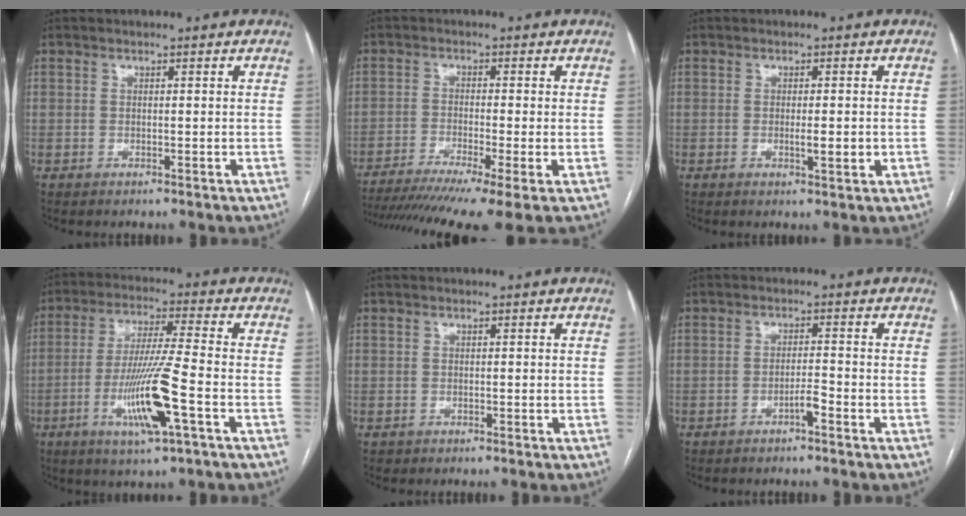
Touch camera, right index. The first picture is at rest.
{"total": 14.5, "force": [-10.8, -0.1, 9.7], "torque": [-0.155, -0.030, -0.172]}
{"total": 2.7, "force": [-0.5, 0.5, 2.6], "torque": [-0.046, -0.005, -0.006]}
{"total": 12.4, "force": [-4.2, -0.1, 11.6], "torque": [-0.231, -0.015, -0.080]}
{"total": 0.5, "force": [-0.2, 0.4, -0.2], "torque": [0.000, 0.005, -0.005]}
{"total": 2.3, "force": [-1.4, 0.1, 1.7], "torque": [-0.028, 0.001, -0.026]}